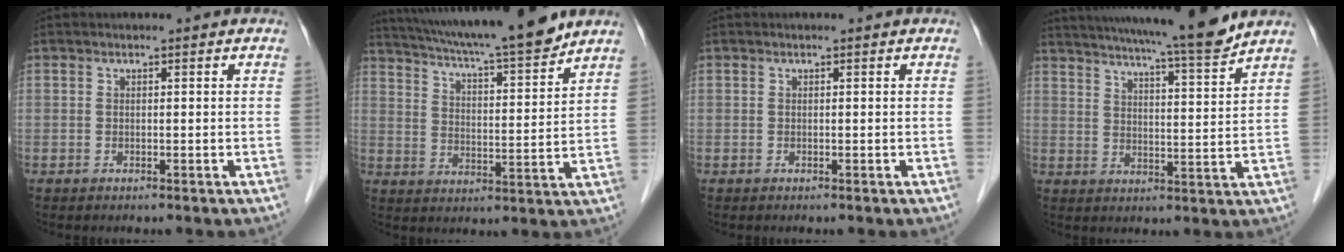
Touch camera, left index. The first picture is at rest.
{"total": 17.8, "force": [15.8, 0.4, 8.3], "torque": [-0.140, 0.002, 0.239]}
{"total": 0.0}
{"total": 15.3, "force": [13.7, -0.9, 6.8], "torque": [-0.114, -0.018, 0.192]}